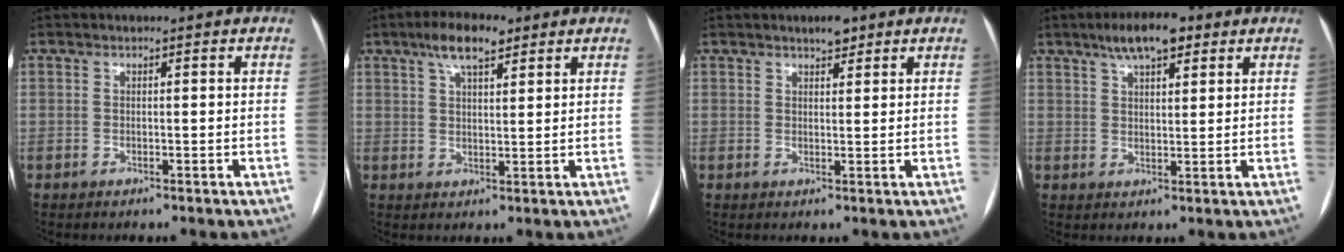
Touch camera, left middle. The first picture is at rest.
{"total": 5.1, "force": [3.3, 2.1, 3.2], "torque": [-0.057, 0.013, 0.056]}
{"total": 2.4, "force": [1.9, 0.8, 1.2], "torque": [-0.021, 0.002, 0.028]}
{"total": 7.2, "force": [4.7, 2.2, 5.0], "torque": [-0.088, 0.013, 0.076]}